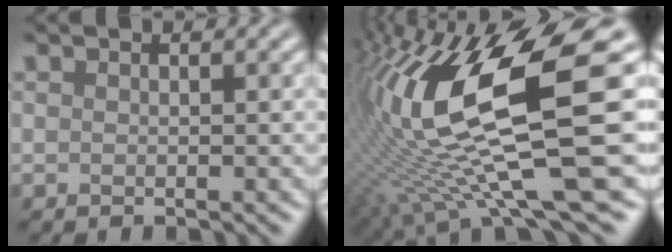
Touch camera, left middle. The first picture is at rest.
{"total": 15.0, "force": [0.4, 3.7, 14.5], "torque": [-0.291, 0.000, 0.022]}